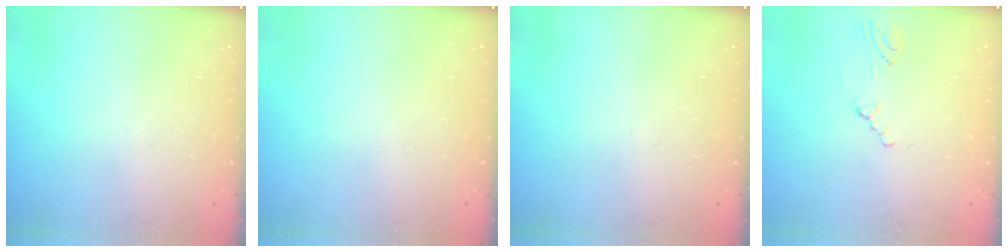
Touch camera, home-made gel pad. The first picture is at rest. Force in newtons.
{"total": 0.0}
{"total": 0.0}
{"total": 1.0, "press": 0.9, "slide": 0.4}